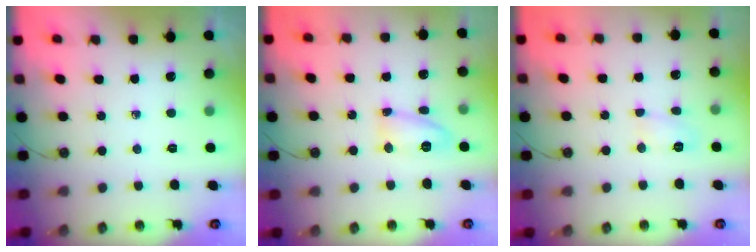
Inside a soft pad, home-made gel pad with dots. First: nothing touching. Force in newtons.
{"total": 23.2, "press": 11.3, "slide": 20.3}
{"total": 4.1, "press": 4.1, "slide": 0.4}